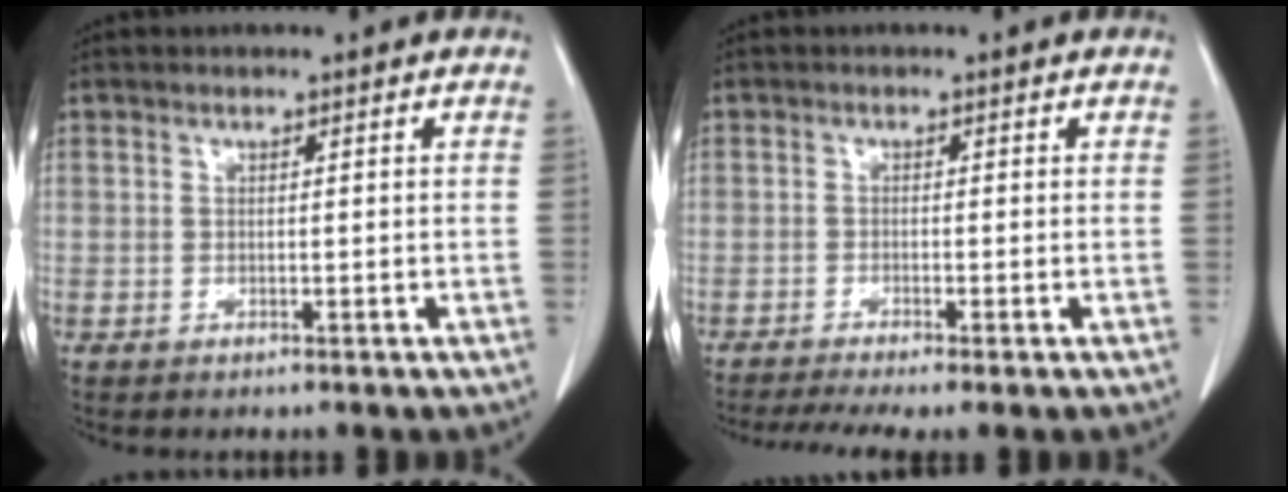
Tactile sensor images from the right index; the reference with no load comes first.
{"total": 5.7, "force": [-4.1, 0.6, 4.0], "torque": [-0.064, -0.010, -0.068]}